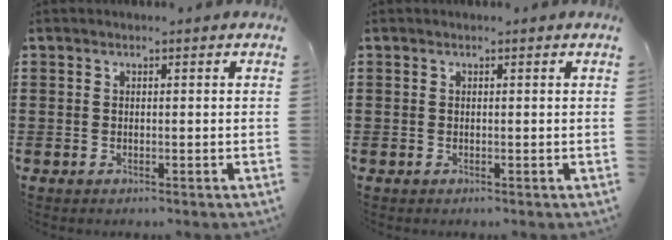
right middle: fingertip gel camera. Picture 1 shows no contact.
{"total": 0.0}